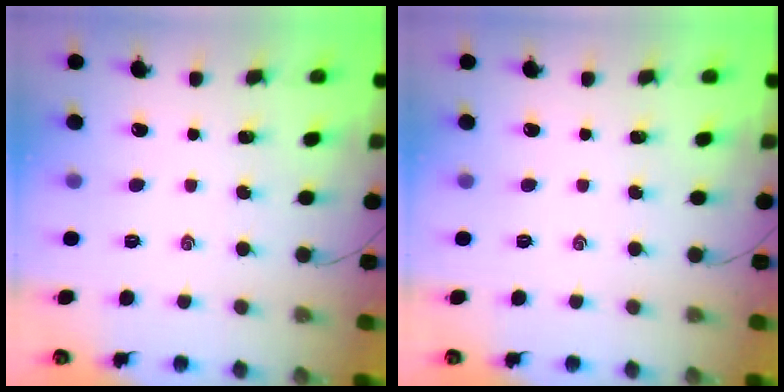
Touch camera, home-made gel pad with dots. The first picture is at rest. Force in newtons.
{"total": 0.0}